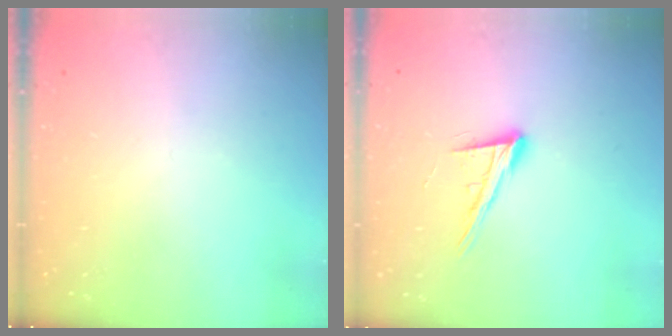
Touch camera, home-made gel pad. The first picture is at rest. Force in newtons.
{"total": 13.2, "press": 12.7, "slide": 3.4}